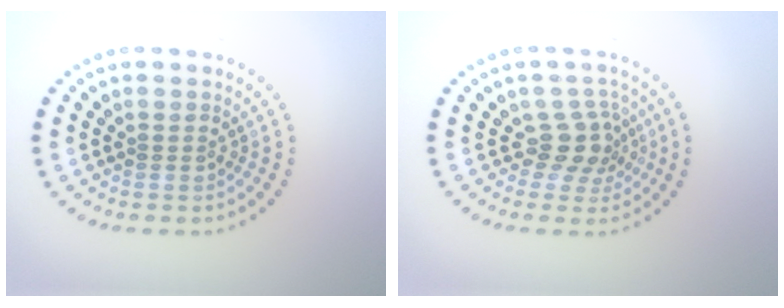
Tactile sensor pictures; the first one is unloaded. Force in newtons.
{"total": 2.8, "press": 2.1, "slide": 1.8}